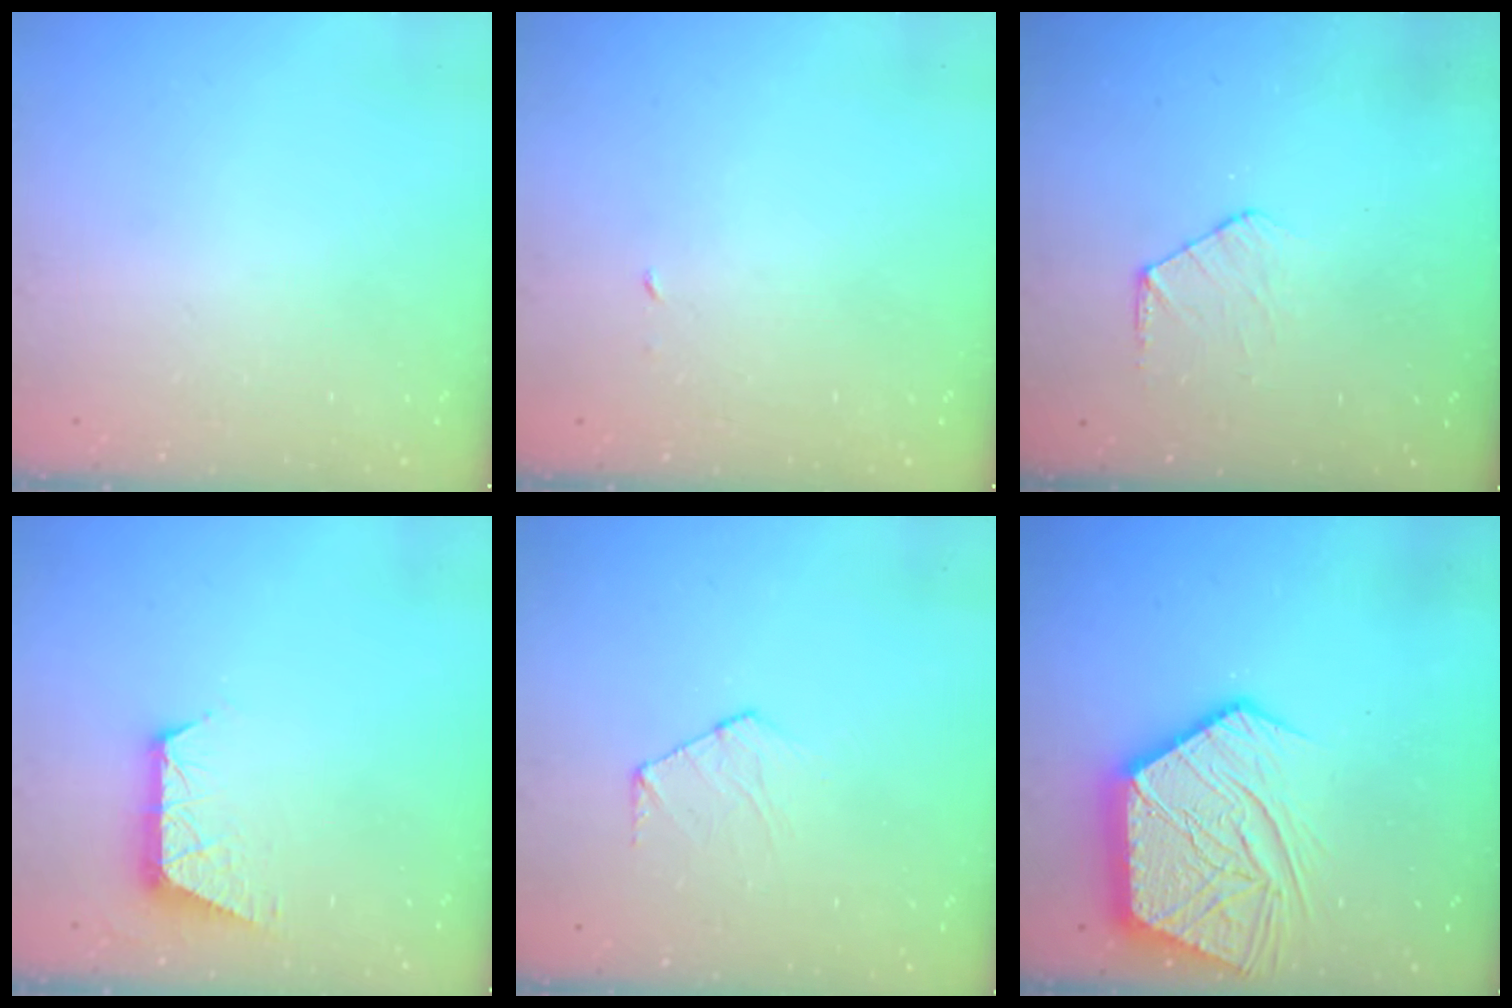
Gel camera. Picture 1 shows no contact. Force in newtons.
{"total": 1.8, "press": 1.8, "slide": 0.1}
{"total": 6.3, "press": 6.2, "slide": 0.7}
{"total": 6.8, "press": 6.8, "slide": 0.5}
{"total": 5.9, "press": 5.9, "slide": 0.6}
{"total": 19.1, "press": 19.0, "slide": 1.6}